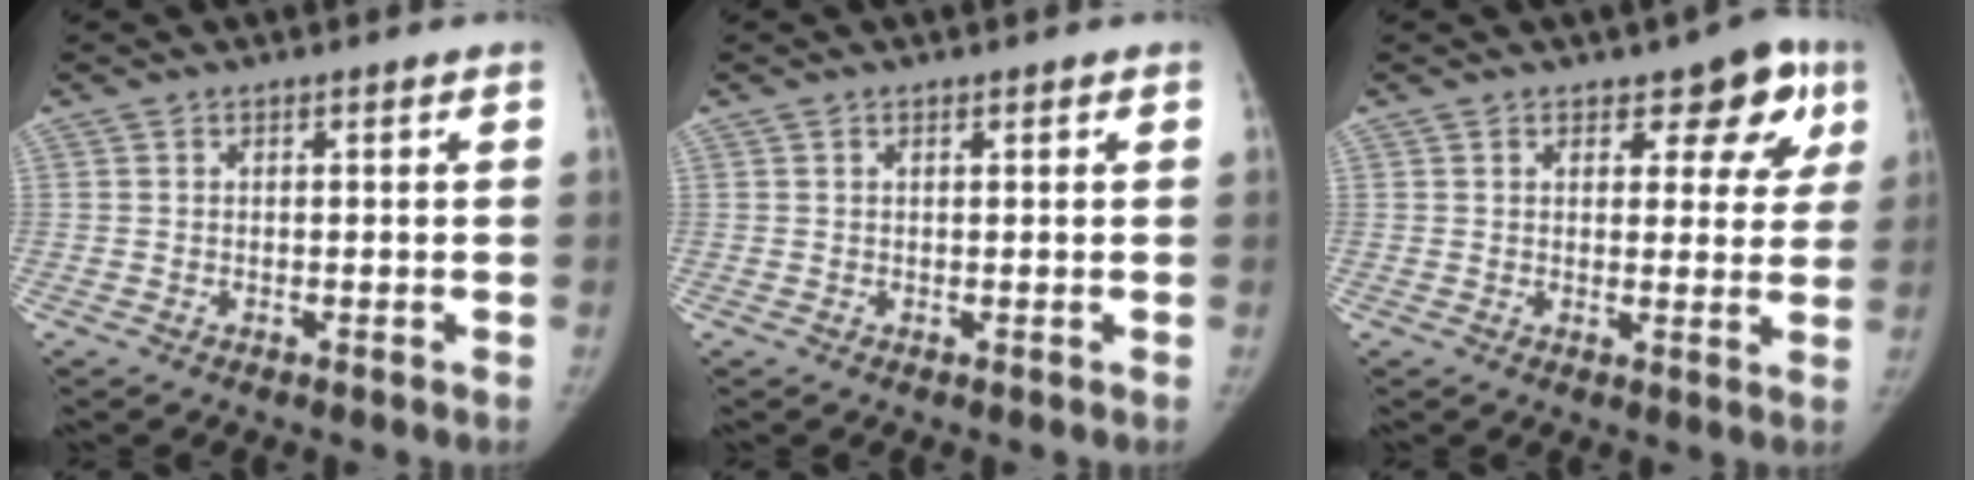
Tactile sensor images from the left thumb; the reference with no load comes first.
{"total": 0.6, "force": [0.3, 0.2, 0.4], "torque": [-0.006, -0.001, 0.004]}
{"total": 8.4, "force": [4.2, 4.5, 5.6], "torque": [-0.021, -0.013, 0.046]}